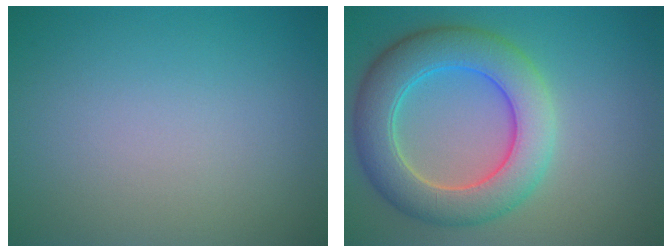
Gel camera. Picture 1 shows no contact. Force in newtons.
{"total": 7.7, "press": 7.7, "slide": 0.2}